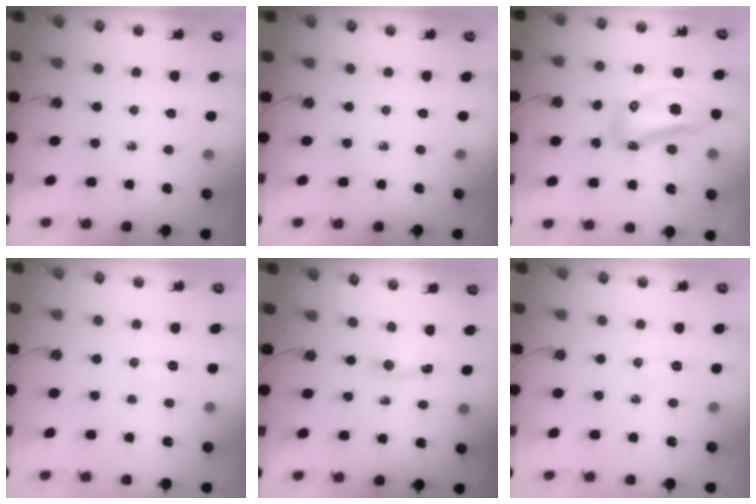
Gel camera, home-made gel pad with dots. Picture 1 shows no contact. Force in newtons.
{"total": 0.0}
{"total": 13.5, "press": 13.4, "slide": 1.4}
{"total": 5.2, "press": 5.2, "slide": 0.5}
{"total": 2.0, "press": 2.0, "slide": 0.4}
{"total": 5.7, "press": 5.4, "slide": 2.1}